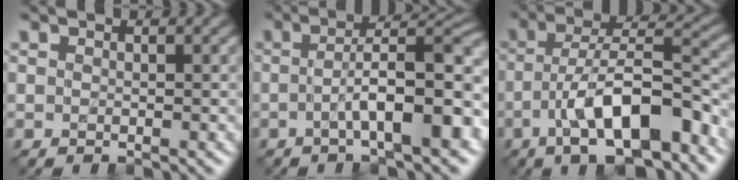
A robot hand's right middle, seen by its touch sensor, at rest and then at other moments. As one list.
[{"total": 9.0, "force": [-1.8, 2.2, 8.5], "torque": [-0.113, 0.016, -0.034]}, {"total": 10.5, "force": [-4.8, 3.6, 8.6], "torque": [-0.135, 0.015, -0.080]}]